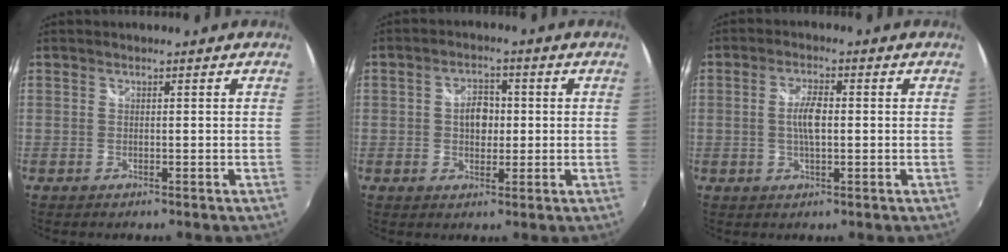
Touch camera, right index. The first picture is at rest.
{"total": 5.0, "force": [0.1, 3.5, 3.5], "torque": [-0.056, 0.009, 0.002]}
{"total": 4.6, "force": [-0.1, 1.7, 4.3], "torque": [-0.084, 0.004, -0.001]}